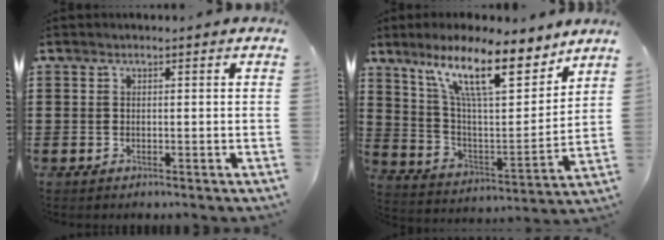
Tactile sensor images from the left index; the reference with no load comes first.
{"total": 15.0, "force": [10.0, 3.4, 10.6], "torque": [-0.215, -0.036, 0.169]}